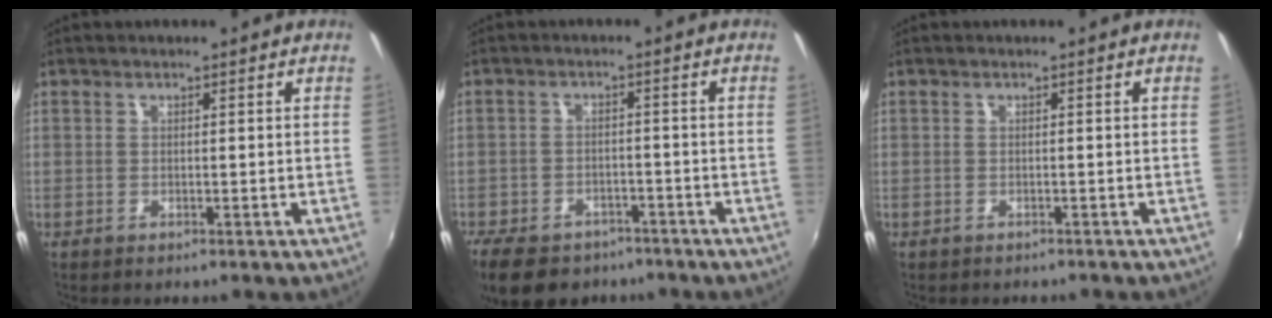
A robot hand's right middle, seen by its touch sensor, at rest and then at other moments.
{"total": 12.4, "force": [-9.1, 6.6, 5.3], "torque": [-0.134, -0.012, -0.142]}
{"total": 1.7, "force": [-1.5, 0.4, 0.4], "torque": [-0.014, -0.011, -0.020]}